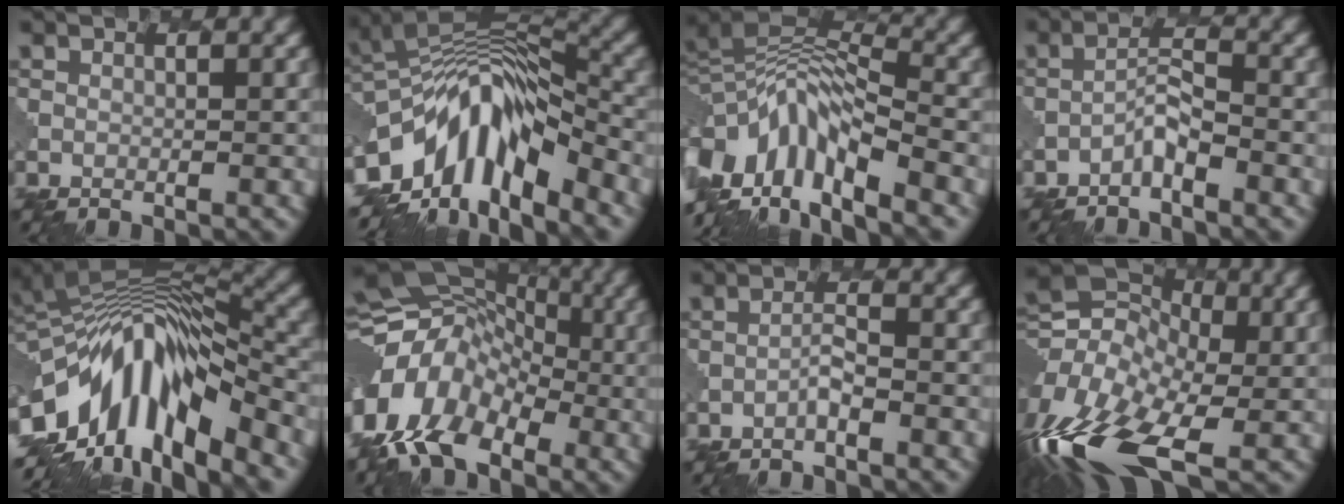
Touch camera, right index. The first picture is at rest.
{"total": 10.8, "force": [-5.4, 5.0, 7.9], "torque": [-0.124, 0.010, -0.103]}
{"total": 12.8, "force": [-4.6, 5.9, 10.4], "torque": [-0.201, 0.015, -0.081]}
{"total": 1.9, "force": [-1.4, 0.3, 1.2], "torque": [-0.026, 0.010, -0.029]}
{"total": 13.4, "force": [-4.8, 6.3, 10.9], "torque": [-0.193, 0.023, -0.080]}
{"total": 12.9, "force": [-5.1, 8.9, 7.8], "torque": [-0.154, 0.001, -0.103]}
{"total": 1.2, "force": [-0.7, 0.0, 0.9], "torque": [-0.017, 0.006, -0.017]}
{"total": 15.2, "force": [-5.1, 8.7, 11.4], "torque": [-0.258, -0.003, -0.099]}